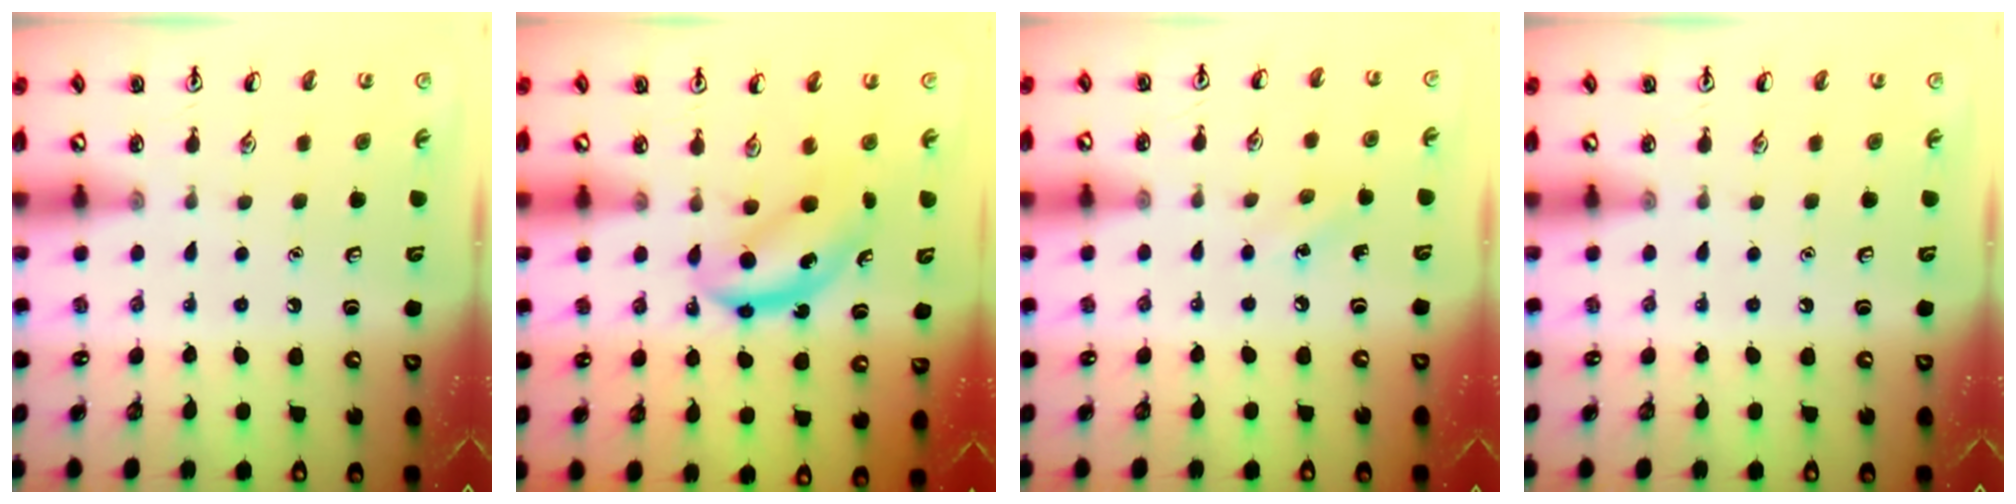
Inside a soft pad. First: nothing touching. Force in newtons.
{"total": 5.6, "press": 5.6, "slide": 0.5}
{"total": 5.7, "press": 5.5, "slide": 1.6}
{"total": 0.0}